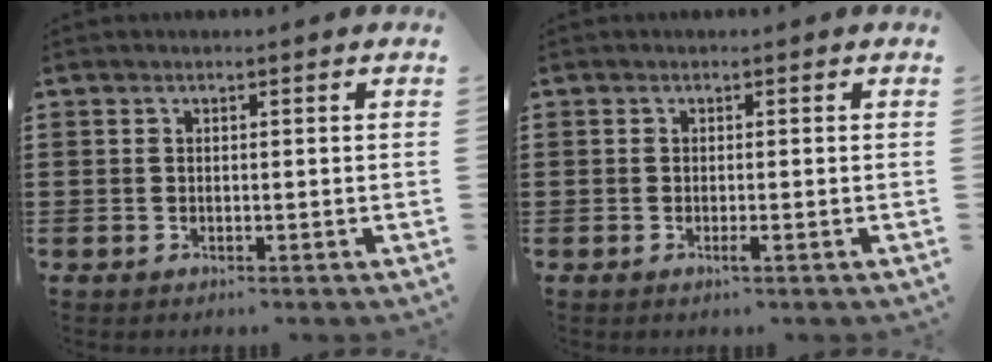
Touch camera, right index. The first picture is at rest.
{"total": 1.0, "force": [-0.5, 0.0, 0.9], "torque": [-0.023, -0.007, -0.011]}